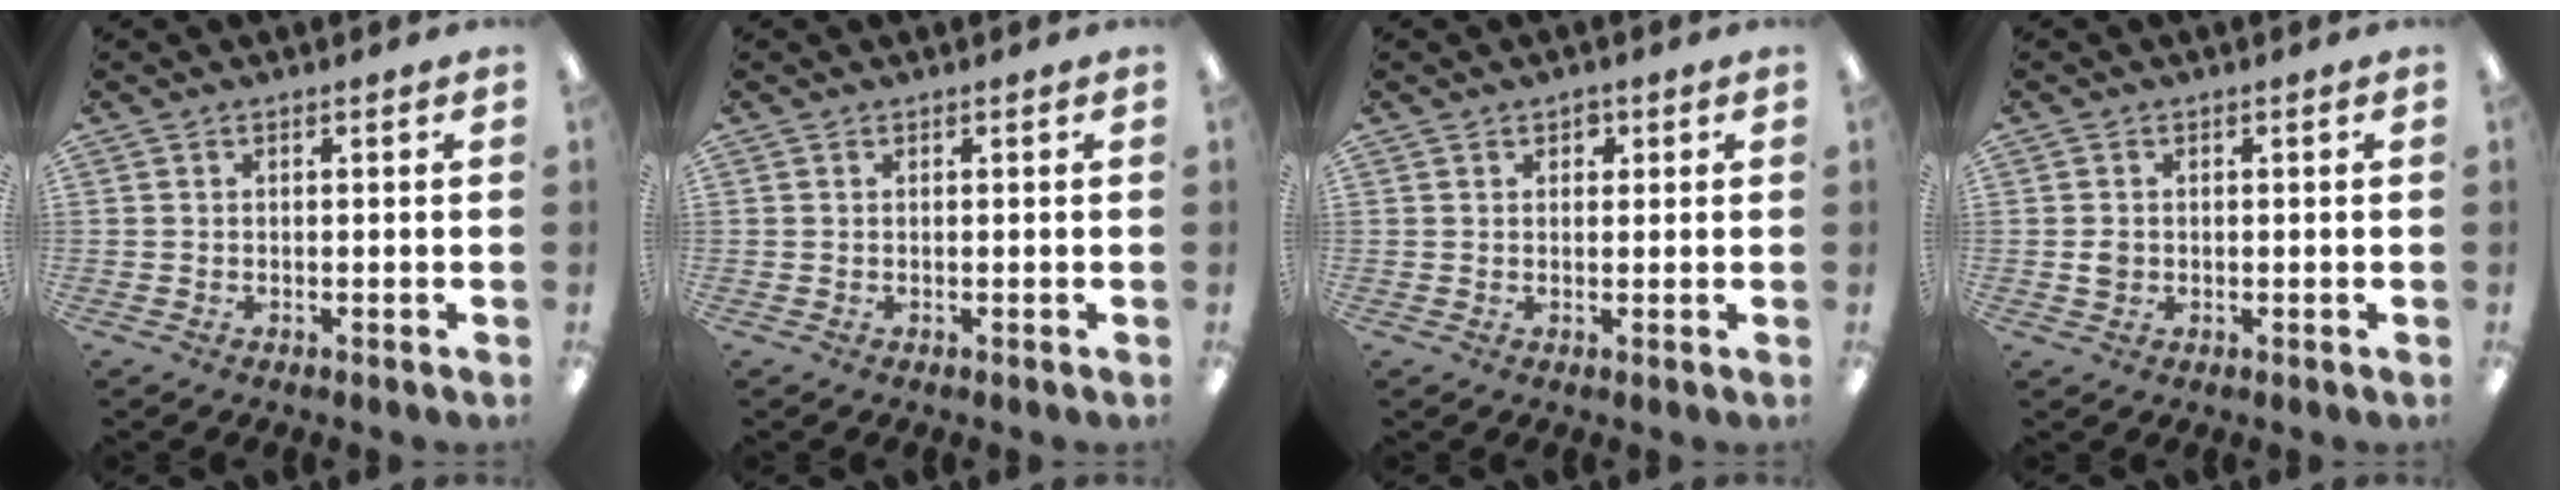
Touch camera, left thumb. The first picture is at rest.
{"total": 0.0}
{"total": 1.8, "force": [1.0, 1.3, 0.6], "torque": [-0.005, 0.000, 0.015]}
{"total": 1.9, "force": [-0.1, 1.7, 0.9], "torque": [-0.010, 0.001, -0.005]}